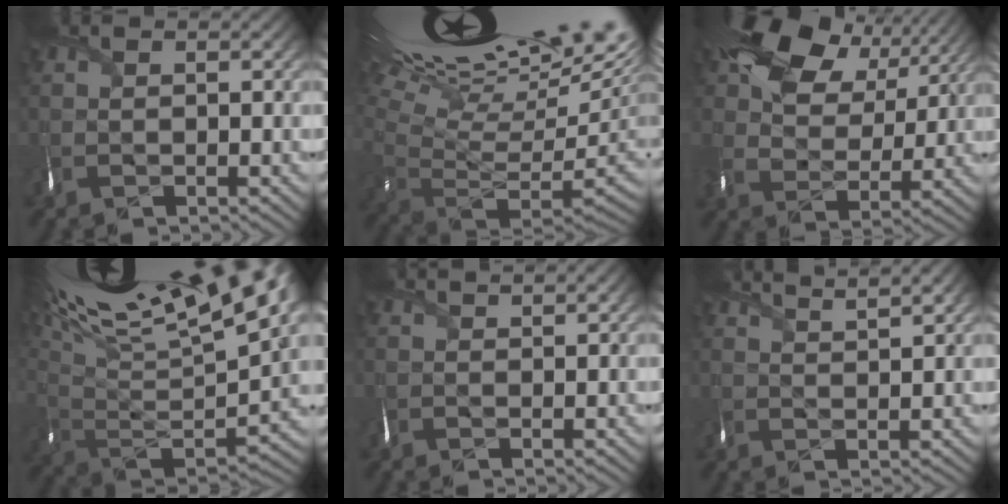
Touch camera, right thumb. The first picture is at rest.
{"total": 18.6, "force": [8.9, 6.1, 15.1], "torque": [-0.200, 0.032, 0.178]}
{"total": 12.5, "force": [6.2, 8.5, 6.8], "torque": [-0.125, 0.010, 0.109]}
{"total": 18.5, "force": [10.7, 6.2, 13.7], "torque": [-0.262, 0.039, 0.179]}
{"total": 1.8, "force": [1.6, 0.0, 0.8], "torque": [-0.017, 0.002, 0.029]}
{"total": 4.6, "force": [3.9, 0.4, 2.3], "torque": [-0.030, 0.005, 0.056]}